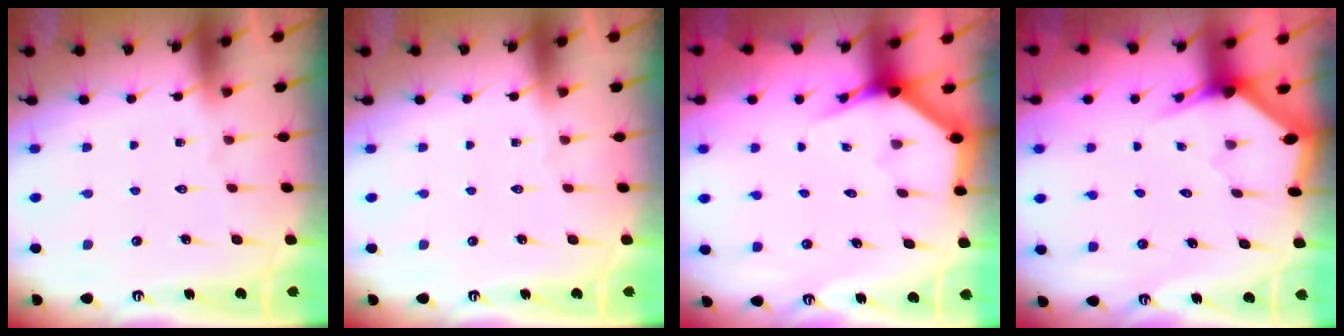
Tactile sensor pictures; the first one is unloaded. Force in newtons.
{"total": 0.0}
{"total": 3.9, "press": 3.9, "slide": 0.2}
{"total": 2.9, "press": 2.9, "slide": 0.1}